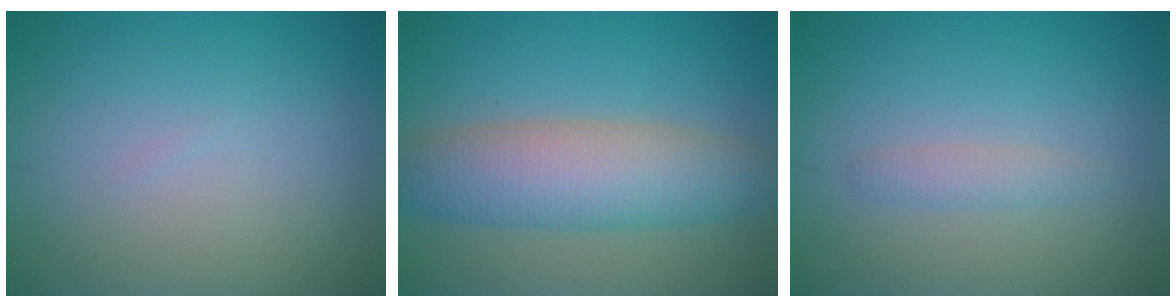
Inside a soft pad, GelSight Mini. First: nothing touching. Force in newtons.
{"total": 7.1, "press": 7.0, "slide": 0.4}
{"total": 1.3, "press": 1.3, "slide": 0.1}